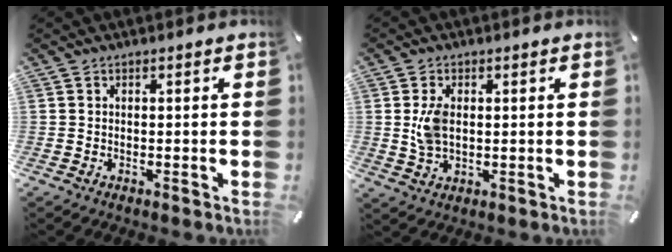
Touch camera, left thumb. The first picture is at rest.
{"total": 6.0, "force": [0.7, 3.8, 4.6], "torque": [-0.098, 0.000, 0.009]}